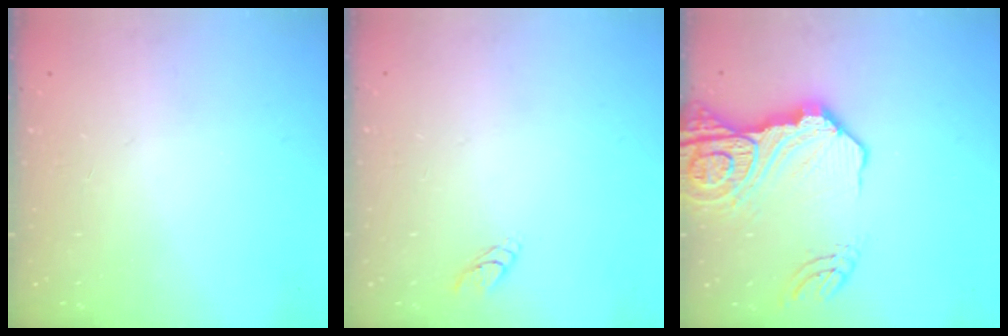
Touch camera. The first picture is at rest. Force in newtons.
{"total": 2.8, "press": 2.8, "slide": 0.3}
{"total": 19.4, "press": 19.2, "slide": 2.3}